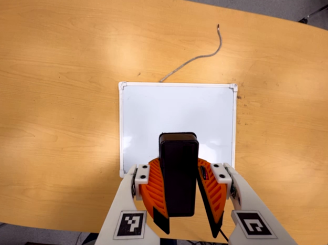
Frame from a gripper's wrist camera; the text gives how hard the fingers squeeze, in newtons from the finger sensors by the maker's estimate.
{"total": 11.2, "left": 10.4, "right": 12.1}